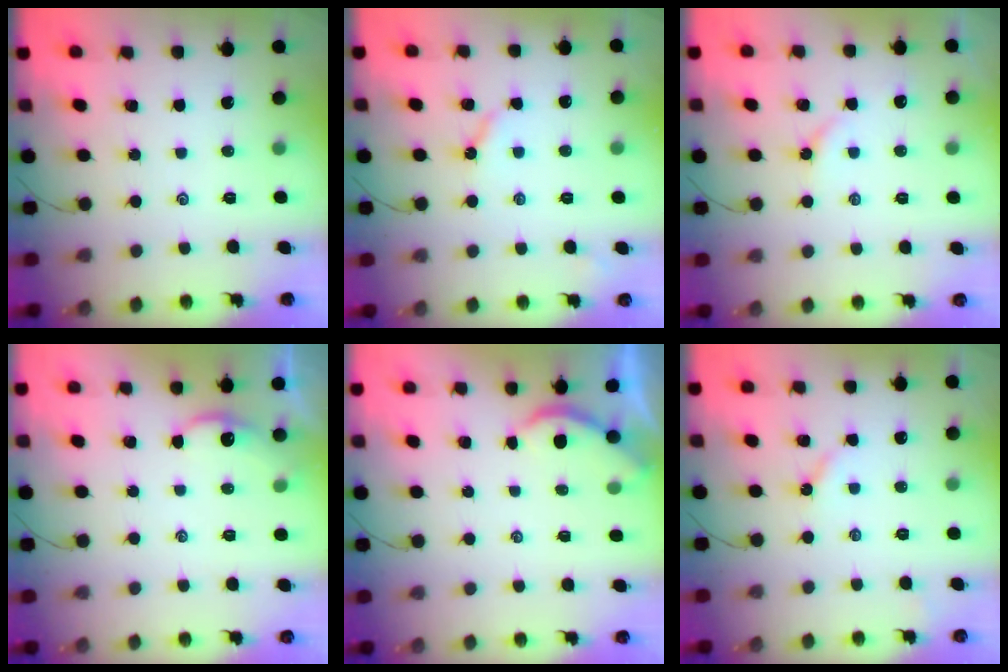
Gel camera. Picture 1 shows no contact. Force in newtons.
{"total": 4.8, "press": 4.8, "slide": 0.6}
{"total": 4.6, "press": 4.5, "slide": 0.8}
{"total": 2.2, "press": 2.2, "slide": 0.2}
{"total": 2.0, "press": 2.0, "slide": 0.1}
{"total": 2.3, "press": 2.3, "slide": 0.3}